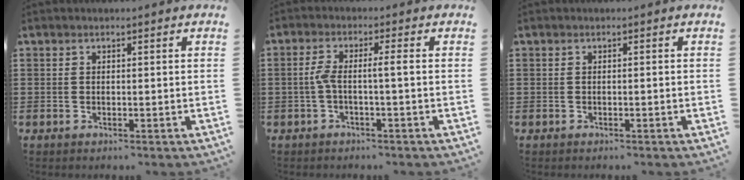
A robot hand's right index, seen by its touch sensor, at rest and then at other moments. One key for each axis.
{"total": 3.4, "fx": -0.6, "fy": 0.1, "fz": 3.3, "tx": -0.078, "ty": -0.006, "tz": -0.019}
{"total": 0.0}